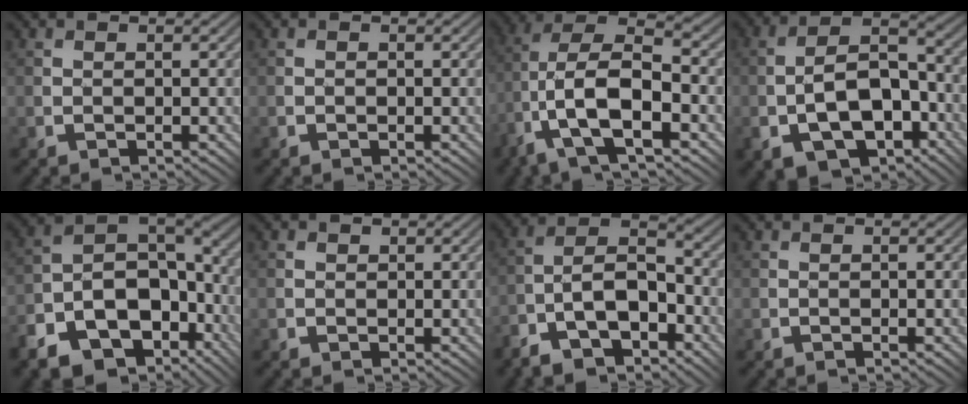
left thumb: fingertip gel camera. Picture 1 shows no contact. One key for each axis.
{"total": 0.0}
{"total": 13.5, "fx": -4.3, "fy": 5.5, "fz": 11.5, "tx": -0.243, "ty": -0.004, "tz": -0.074}
{"total": 12.3, "fx": -4.7, "fy": 6.8, "fz": 9.1, "tx": -0.166, "ty": -0.012, "tz": -0.082}
{"total": 15.4, "fx": -7.7, "fy": 9.6, "fz": 9.4, "tx": -0.198, "ty": -0.028, "tz": -0.121}
{"total": 1.0, "fx": 0.5, "fy": 0.8, "fz": 0.3, "tx": -0.006, "ty": 0.002, "tz": 0.008}
{"total": 9.7, "fx": -5.7, "fy": 4.4, "fz": 6.5, "tx": -0.123, "ty": 0.001, "tz": -0.113}
{"total": 0.0}